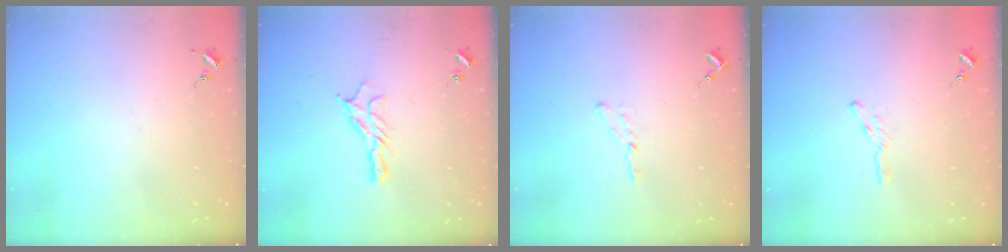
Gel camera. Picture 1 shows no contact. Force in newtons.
{"total": 8.6, "press": 8.5, "slide": 0.2}
{"total": 3.6, "press": 3.6, "slide": 0.3}
{"total": 3.1, "press": 3.1, "slide": 0.3}